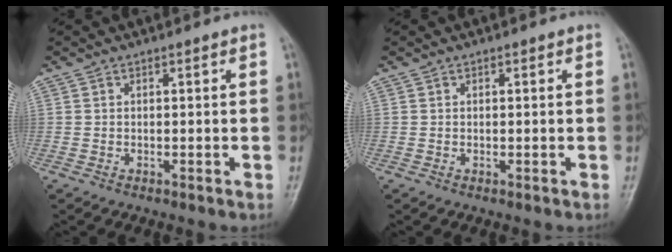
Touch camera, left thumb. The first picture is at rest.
{"total": 0.0}